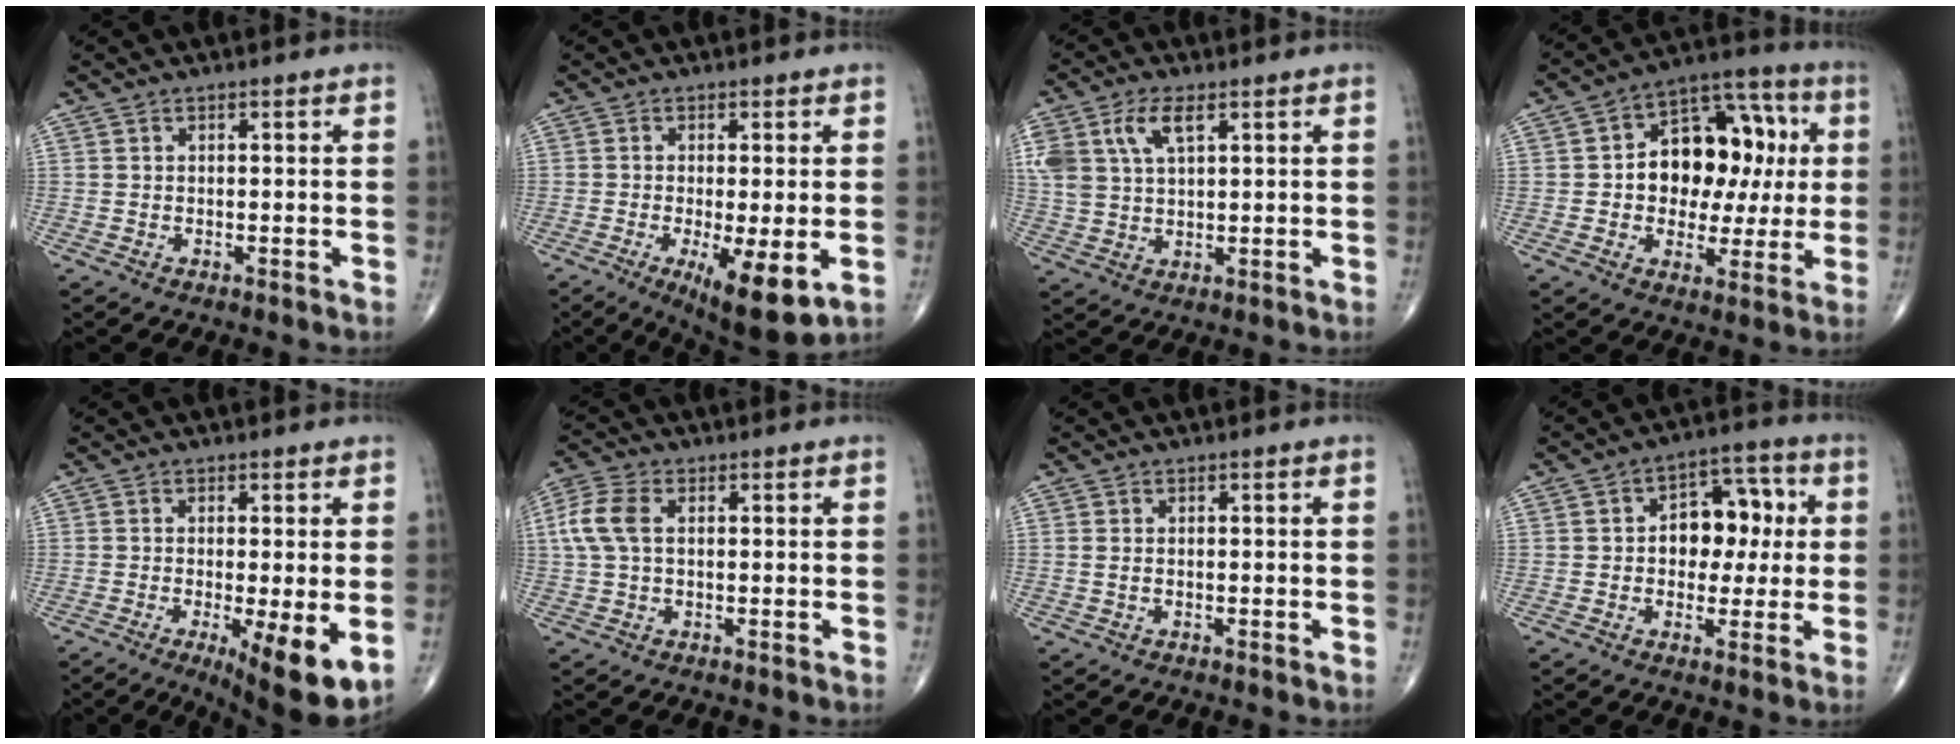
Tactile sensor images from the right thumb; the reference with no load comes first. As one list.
[{"total": 10.6, "force": [-3.1, 3.0, 9.7], "torque": [-0.154, -0.022, -0.042]}, {"total": 10.2, "force": [4.3, 5.5, 7.4], "torque": [-0.170, 0.001, 0.086]}, {"total": 17.7, "force": [1.6, 12.0, 12.9], "torque": [-0.129, 0.033, 0.024]}, {"total": 10.9, "force": [-2.8, 2.6, 10.2], "torque": [-0.150, -0.026, -0.038]}, {"total": 6.9, "force": [1.1, 4.1, 5.4], "torque": [-0.139, 0.018, 0.019]}, {"total": 0.9, "force": [-0.1, 0.5, 0.7], "torque": [-0.018, 0.000, -0.002]}, {"total": 12.4, "force": [1.1, 8.5, 9.0], "torque": [-0.077, 0.026, 0.012]}]